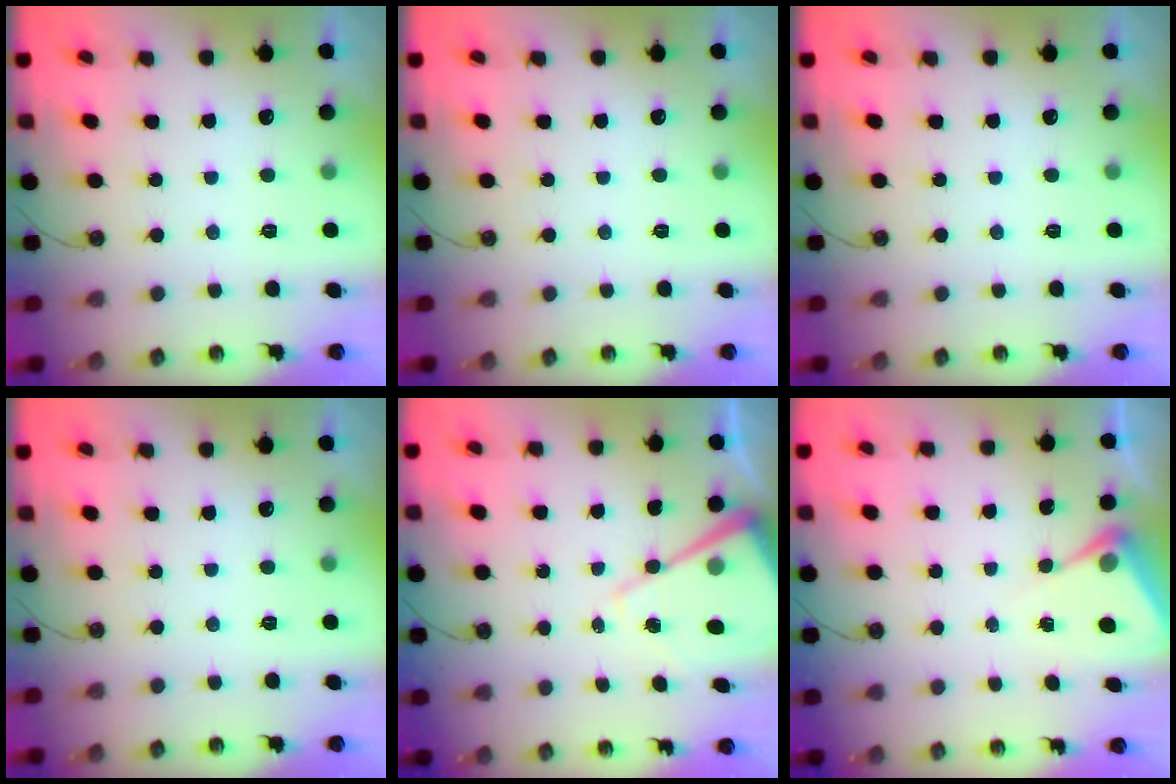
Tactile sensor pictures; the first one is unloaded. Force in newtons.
{"total": 0.0}
{"total": 0.0}
{"total": 0.0}
{"total": 11.7, "press": 11.6, "slide": 1.2}
{"total": 6.1, "press": 6.1, "slide": 0.3}